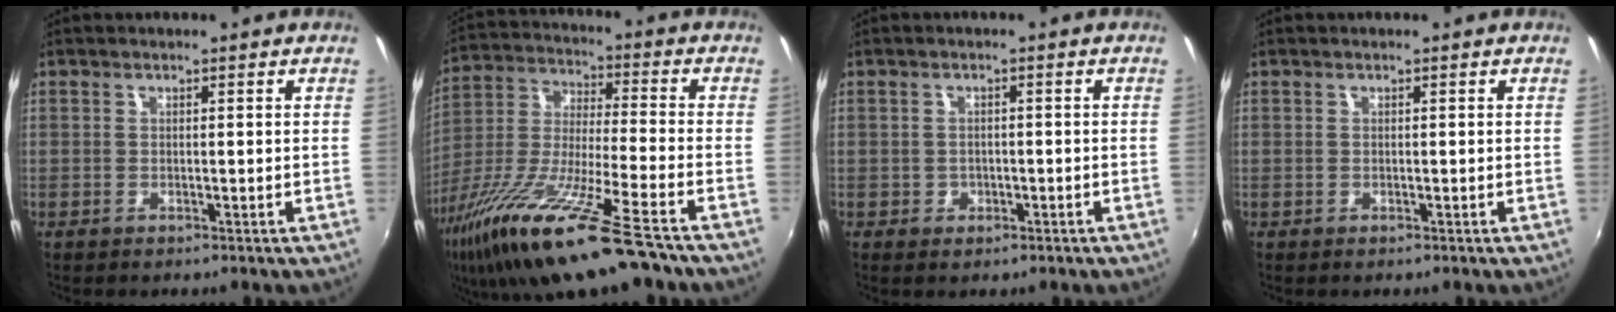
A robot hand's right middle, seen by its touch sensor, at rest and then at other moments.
{"total": 21.4, "force": [-14.2, 1.8, 15.9], "torque": [-0.309, -0.059, -0.256]}
{"total": 2.1, "force": [-0.8, 1.8, 0.5], "torque": [-0.011, -0.003, -0.011]}
{"total": 0.0}